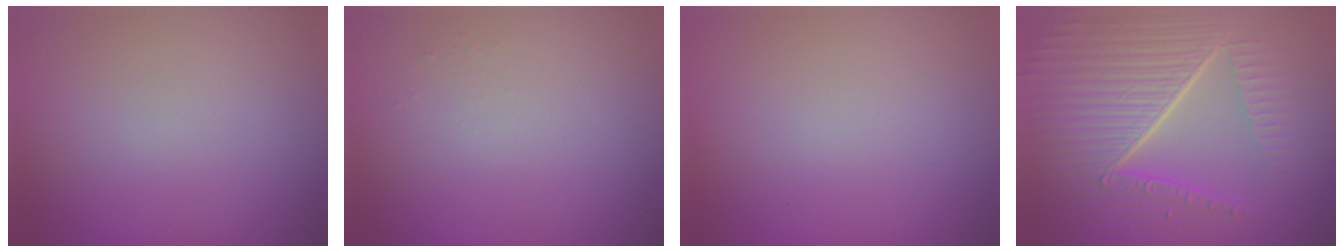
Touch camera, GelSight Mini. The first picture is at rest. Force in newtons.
{"total": 0.5, "press": 0.5, "slide": 0.2}
{"total": 0.0}
{"total": 10.4, "press": 6.7, "slide": 7.9}